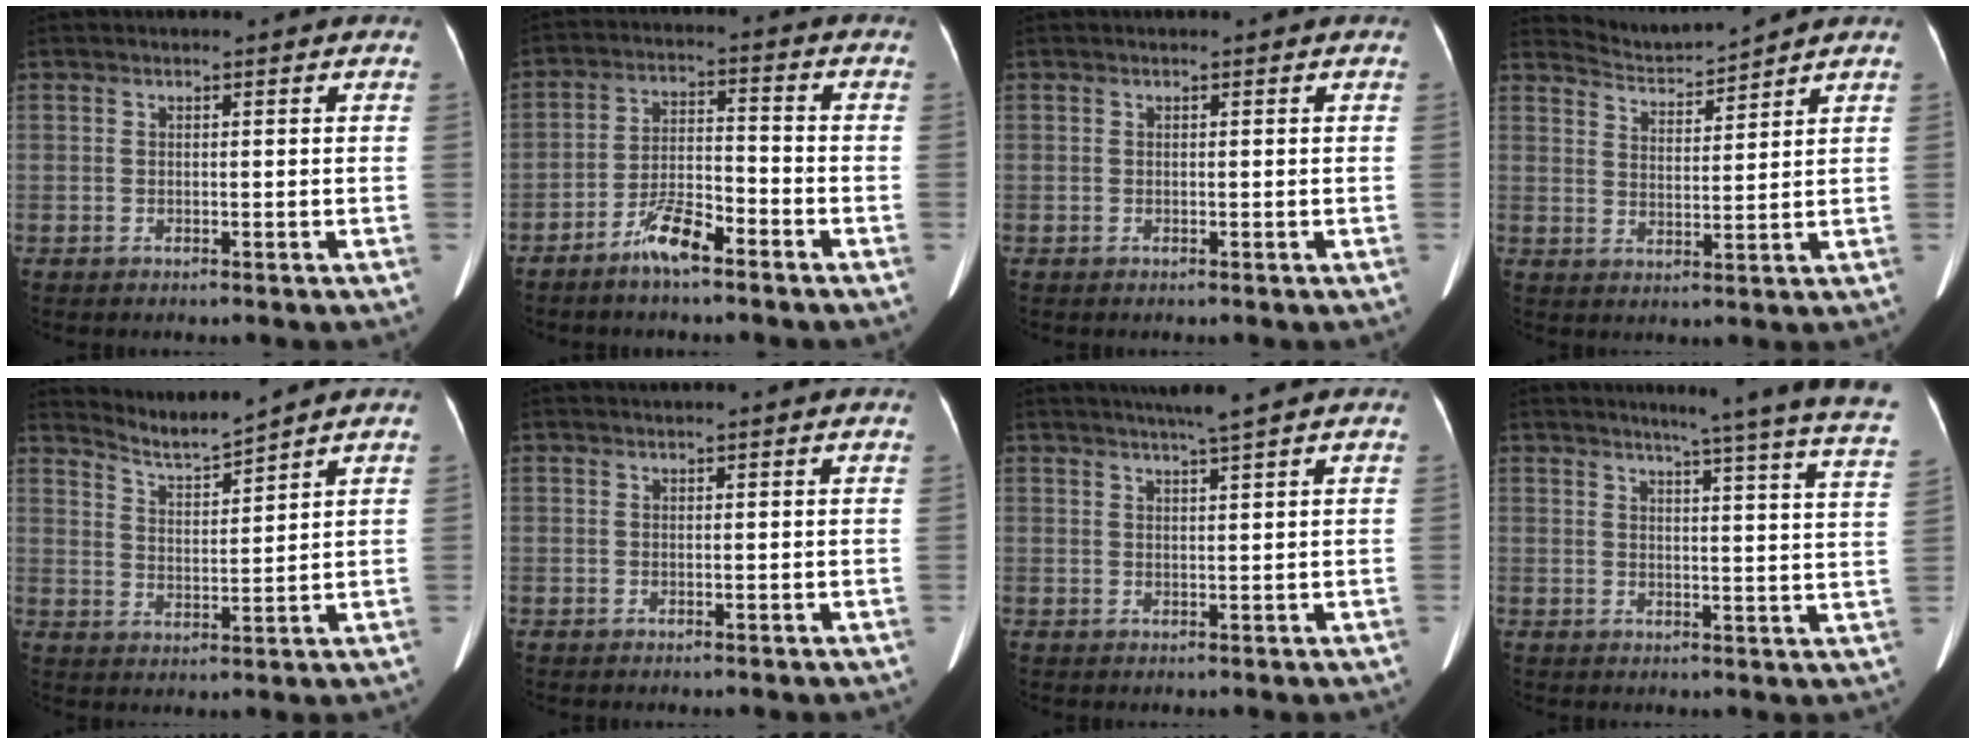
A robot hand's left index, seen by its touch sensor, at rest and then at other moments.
{"total": 6.6, "force": [-4.8, 1.3, 4.4], "torque": [-0.090, 0.001, -0.090]}
{"total": 0.0}
{"total": 4.9, "force": [4.8, -1.0, -0.7], "torque": [0.001, -0.003, 0.097]}
{"total": 5.0, "force": [4.8, -1.5, 0.0], "torque": [-0.011, -0.014, 0.099]}
{"total": 1.5, "force": [1.4, -0.3, 0.7], "torque": [-0.011, 0.022, 0.024]}
{"total": 4.0, "force": [3.1, -1.1, 2.2], "torque": [-0.034, 0.004, 0.053]}
{"total": 19.2, "force": [16.7, -1.4, 9.5], "torque": [-0.123, -0.067, 0.183]}